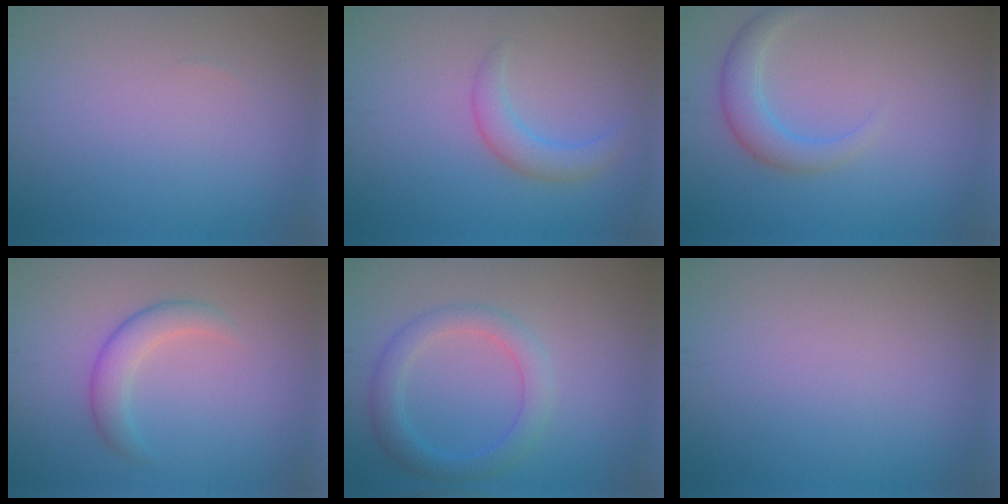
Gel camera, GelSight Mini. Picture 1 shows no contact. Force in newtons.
{"total": 2.4, "press": 2.4, "slide": 0.0}
{"total": 2.8, "press": 2.8, "slide": 0.2}
{"total": 2.5, "press": 2.5, "slide": 0.1}
{"total": 3.2, "press": 3.2, "slide": 0.1}
{"total": 0.0}